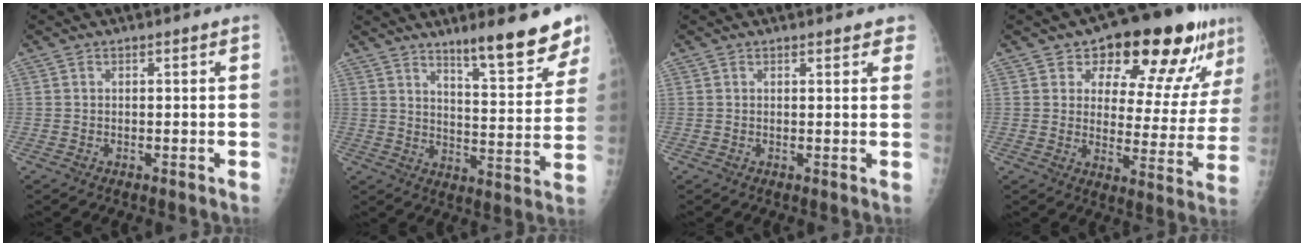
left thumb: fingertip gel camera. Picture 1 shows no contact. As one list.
[{"total": 13.7, "force": [10.2, 2.6, 8.8], "torque": [-0.092, -0.072, 0.152]}, {"total": 3.0, "force": [2.4, 1.1, 1.4], "torque": [0.007, -0.003, 0.020]}, {"total": 19.4, "force": [11.9, 8.6, 12.7], "torque": [-0.123, -0.046, 0.161]}]